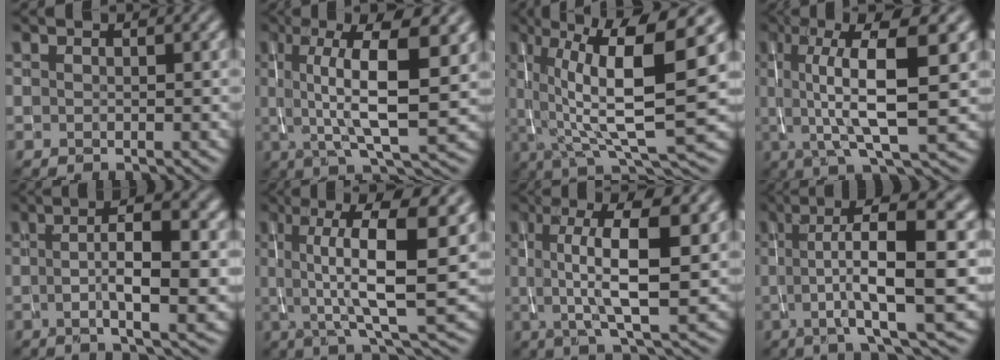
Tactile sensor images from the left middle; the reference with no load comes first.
{"total": 9.5, "force": [1.9, 2.4, 9.0], "torque": [-0.136, 0.001, 0.034]}
{"total": 11.7, "force": [3.0, 2.8, 10.9], "torque": [-0.185, 0.009, 0.060]}
{"total": 9.1, "force": [1.6, 2.2, 8.6], "torque": [-0.132, 0.004, 0.027]}
{"total": 6.9, "force": [0.1, 1.6, 6.7], "torque": [-0.099, 0.002, 0.001]}
{"total": 10.3, "force": [2.4, 2.4, 9.7], "torque": [-0.144, 0.006, 0.042]}
{"total": 8.3, "force": [1.3, 2.2, 7.9], "torque": [-0.124, 0.003, 0.020]}
{"total": 11.2, "force": [1.0, 2.3, 10.9], "torque": [-0.147, 0.015, 0.012]}